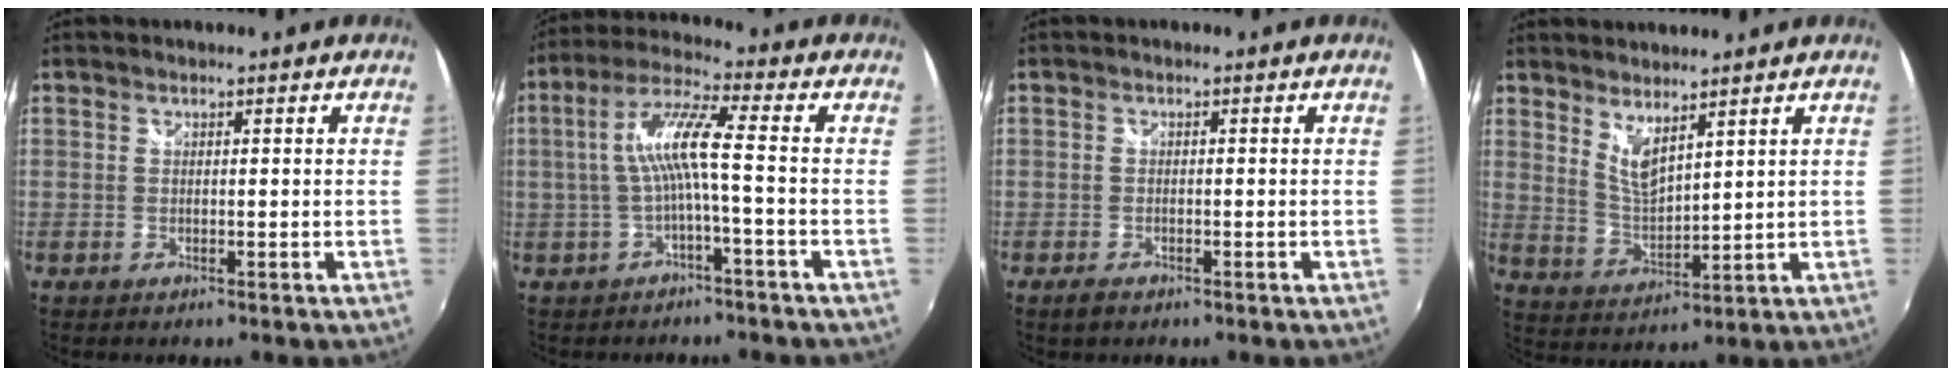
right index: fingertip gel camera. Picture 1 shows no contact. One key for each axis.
{"total": 8.2, "fx": -1.4, "fy": 0.1, "fz": 8.1, "tx": -0.170, "ty": 0.012, "tz": -0.020}
{"total": 2.1, "fx": -1.4, "fy": 1.2, "fz": 1.1, "tx": -0.021, "ty": -0.006, "tz": -0.024}
{"total": 6.0, "fx": 4.3, "fy": 1.7, "fz": 3.8, "tx": -0.069, "ty": -0.014, "tz": 0.086}